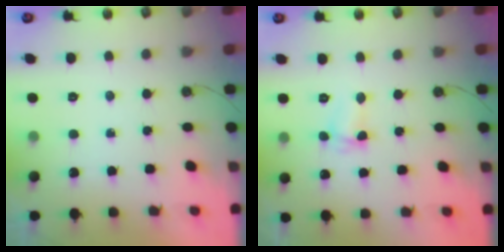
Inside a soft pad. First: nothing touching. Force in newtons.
{"total": 2.5, "press": 2.5, "slide": 0.5}